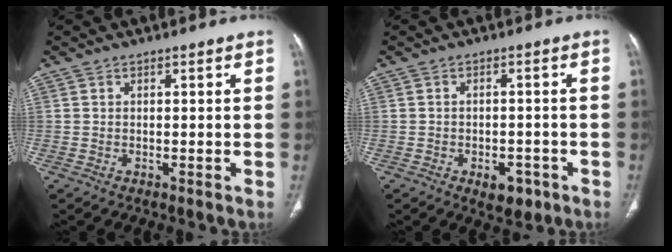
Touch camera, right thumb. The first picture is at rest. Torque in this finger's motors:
{"motor_torque": [0.88, 0.43, -0.16, 0.05, 0.10]}